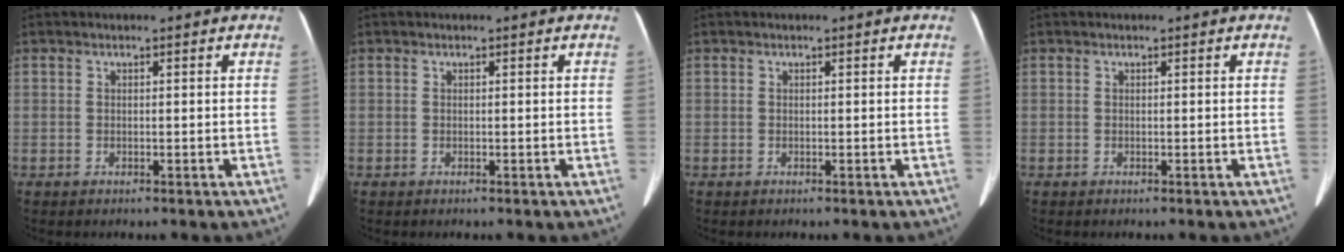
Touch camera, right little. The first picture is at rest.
{"total": 0.0}
{"total": 0.0}
{"total": 0.0}